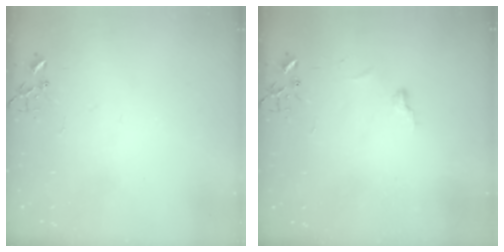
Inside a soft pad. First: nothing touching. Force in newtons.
{"total": 3.4, "press": 3.4, "slide": 0.4}